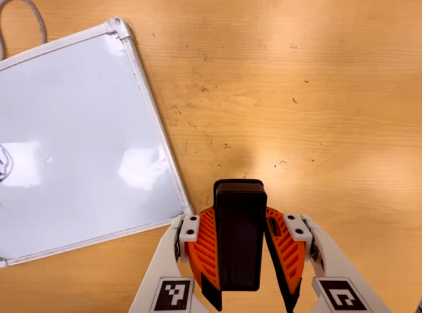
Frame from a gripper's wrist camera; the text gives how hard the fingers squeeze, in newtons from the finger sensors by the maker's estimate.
{"total": 5.7, "left": 4.7, "right": 6.8}